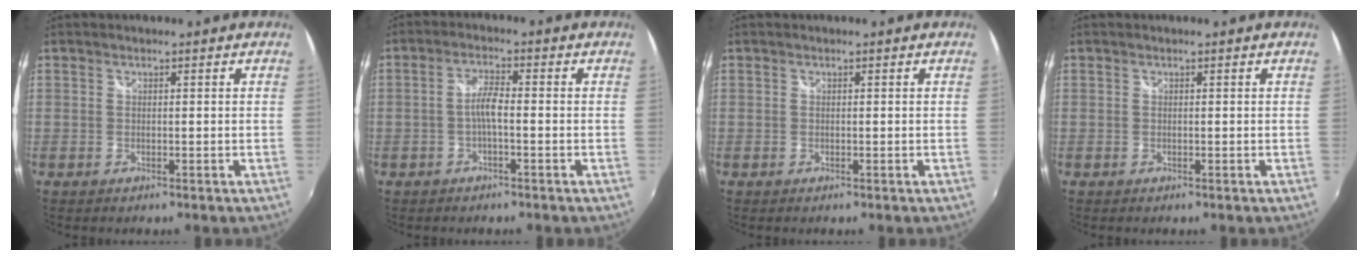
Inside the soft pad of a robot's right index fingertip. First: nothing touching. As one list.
[{"total": 3.2, "force": [-1.0, 0.5, 3.0], "torque": [-0.062, 0.007, -0.020]}, {"total": 0.0}, {"total": 0.0}]